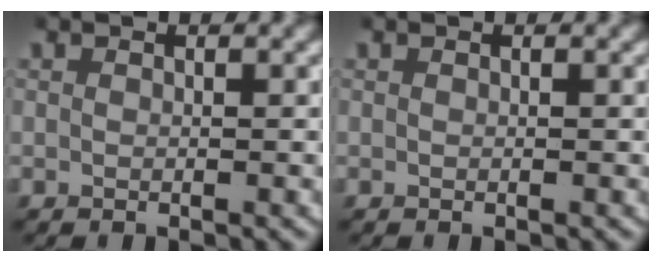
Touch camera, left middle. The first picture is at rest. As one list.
[{"total": 0.0}]